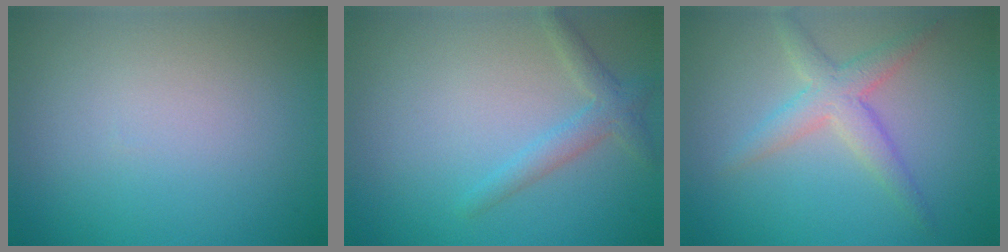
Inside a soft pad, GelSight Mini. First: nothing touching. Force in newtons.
{"total": 2.1, "press": 2.1, "slide": 0.1}
{"total": 3.1, "press": 3.1, "slide": 0.2}